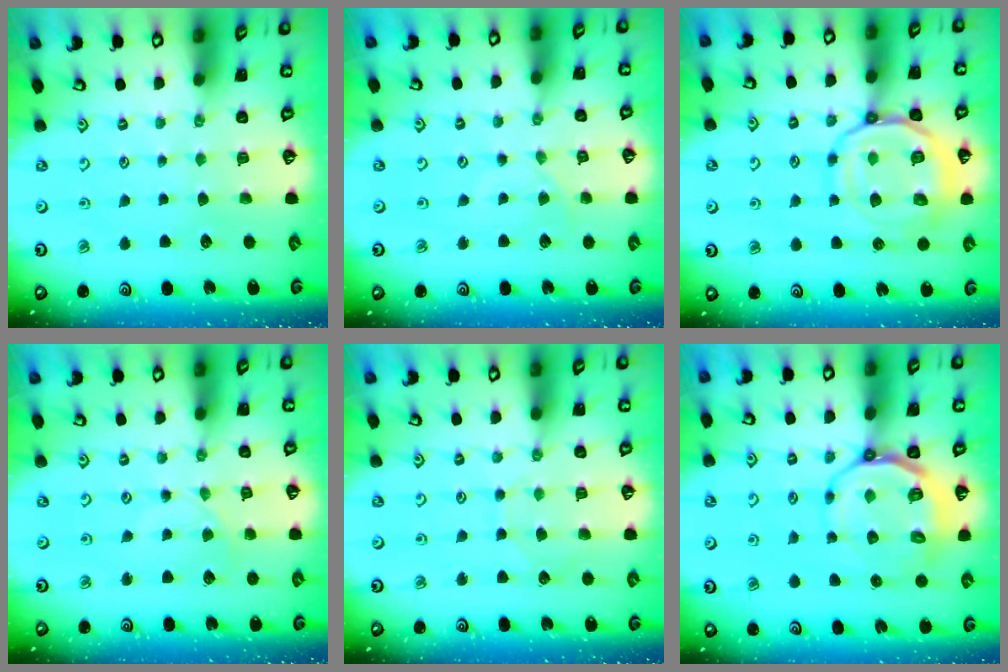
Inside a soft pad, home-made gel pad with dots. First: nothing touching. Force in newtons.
{"total": 0.6, "press": 0.5, "slide": 0.2}
{"total": 15.7, "press": 15.7, "slide": 1.5}
{"total": 1.5, "press": 1.5, "slide": 0.4}
{"total": 4.5, "press": 4.4, "slide": 0.4}
{"total": 9.1, "press": 8.6, "slide": 3.0}